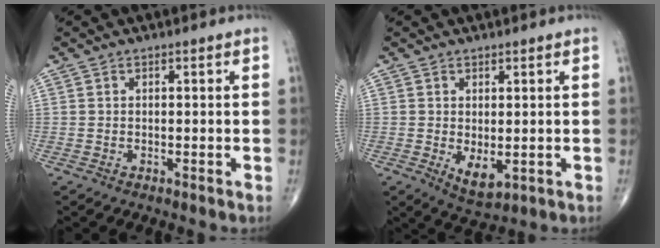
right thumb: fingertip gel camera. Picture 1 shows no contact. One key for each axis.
{"total": 4.6, "fx": -0.6, "fy": 2.4, "fz": 3.9, "tx": -0.056, "ty": -0.012, "tz": 0.004}